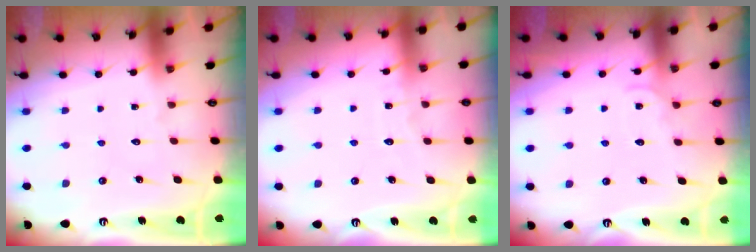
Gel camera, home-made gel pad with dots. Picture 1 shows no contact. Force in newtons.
{"total": 2.7, "press": 2.7, "slide": 0.3}
{"total": 5.9, "press": 5.9, "slide": 0.5}